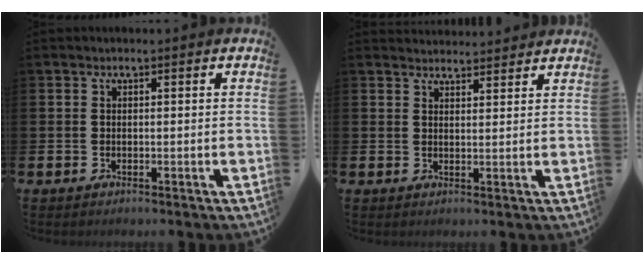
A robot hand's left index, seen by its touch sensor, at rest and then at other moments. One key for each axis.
{"total": 2.9, "fx": 2.8, "fy": 0.4, "fz": -0.2, "tx": 0.006, "ty": -0.018, "tz": 0.051}